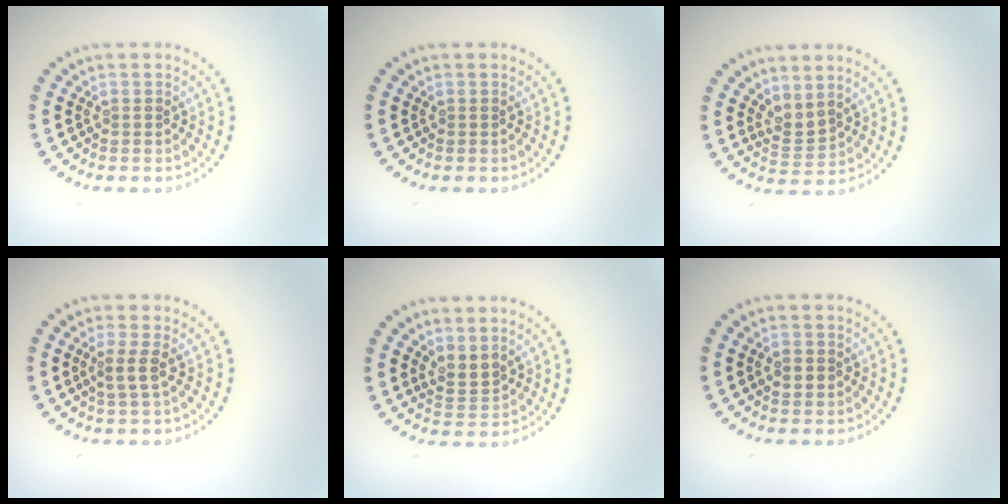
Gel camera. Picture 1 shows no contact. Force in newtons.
{"total": 0.0}
{"total": 1.8, "press": 1.3, "slide": 1.2}
{"total": 1.6, "press": 1.3, "slide": 1.0}
{"total": 1.9, "press": 1.4, "slide": 1.3}
{"total": 1.1, "press": 1.0, "slide": 0.2}